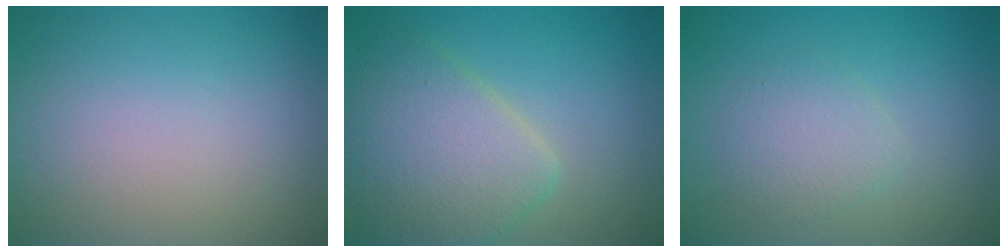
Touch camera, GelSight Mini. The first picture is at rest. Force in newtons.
{"total": 6.0, "press": 5.9, "slide": 0.4}
{"total": 2.3, "press": 2.3, "slide": 0.1}